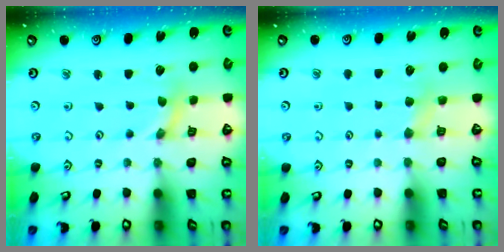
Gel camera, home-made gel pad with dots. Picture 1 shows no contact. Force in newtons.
{"total": 3.3, "press": 3.2, "slide": 0.5}